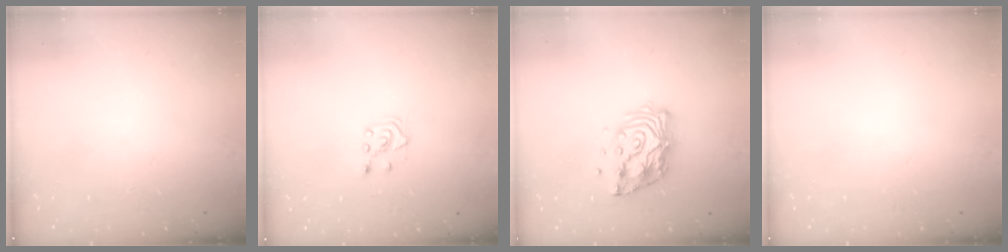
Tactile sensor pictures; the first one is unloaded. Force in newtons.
{"total": 3.8, "press": 3.8, "slide": 0.5}
{"total": 13.0, "press": 12.9, "slide": 1.1}
{"total": 0.0}